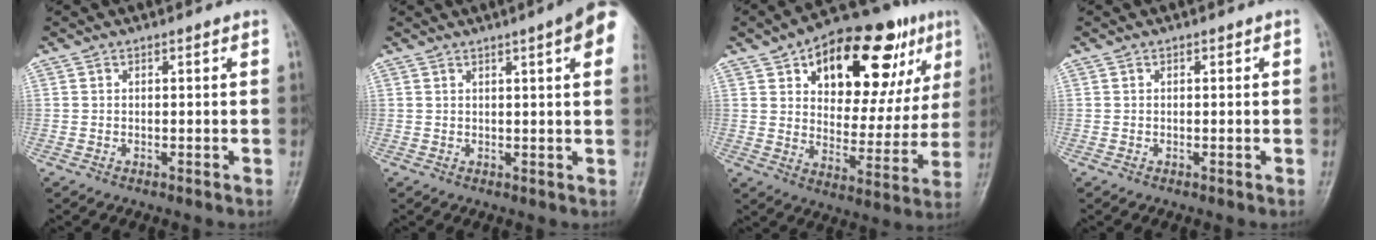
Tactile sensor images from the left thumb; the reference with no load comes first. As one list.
[{"total": 9.6, "force": [4.4, 1.5, 8.4], "torque": [-0.088, 0.001, 0.044]}, {"total": 24.8, "force": [11.3, 12.2, 18.4], "torque": [-0.218, -0.008, 0.167]}, {"total": 0.0}]